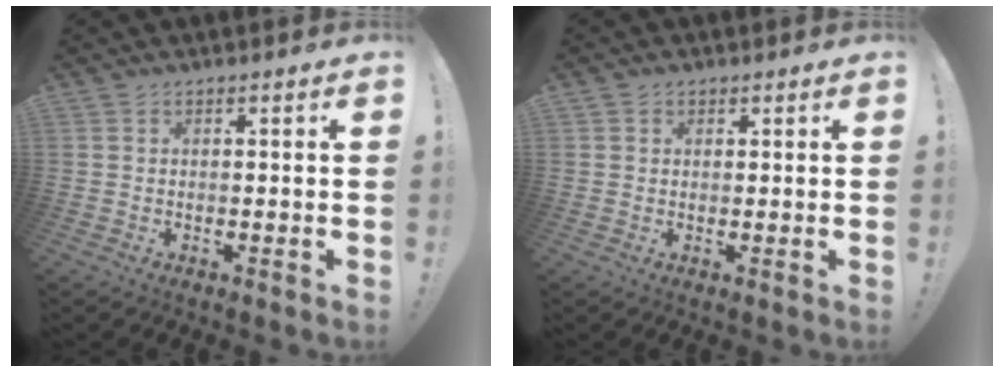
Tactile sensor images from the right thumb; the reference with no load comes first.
{"total": 1.1, "force": [0.7, 0.9, 0.1], "torque": [0.003, -0.001, 0.012]}